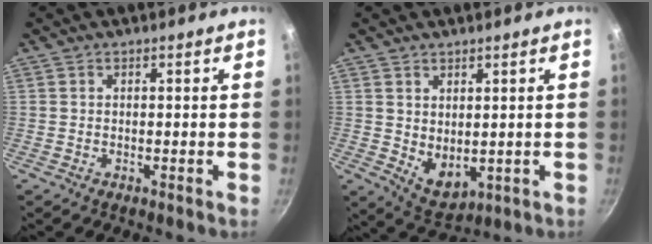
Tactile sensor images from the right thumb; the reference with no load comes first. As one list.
[{"total": 5.9, "force": [1.4, 3.8, 4.4], "torque": [-0.056, -0.024, 0.042]}]